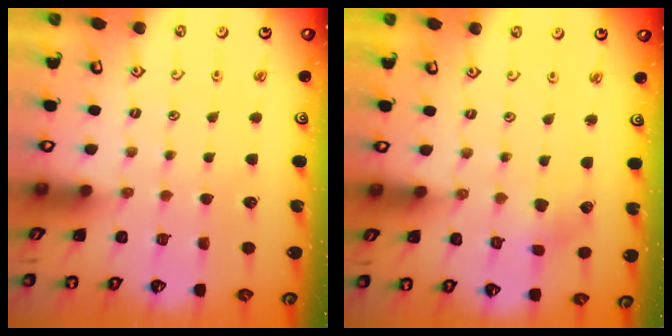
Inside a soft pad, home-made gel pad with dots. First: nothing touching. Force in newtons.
{"total": 3.0, "press": 3.0, "slide": 0.4}